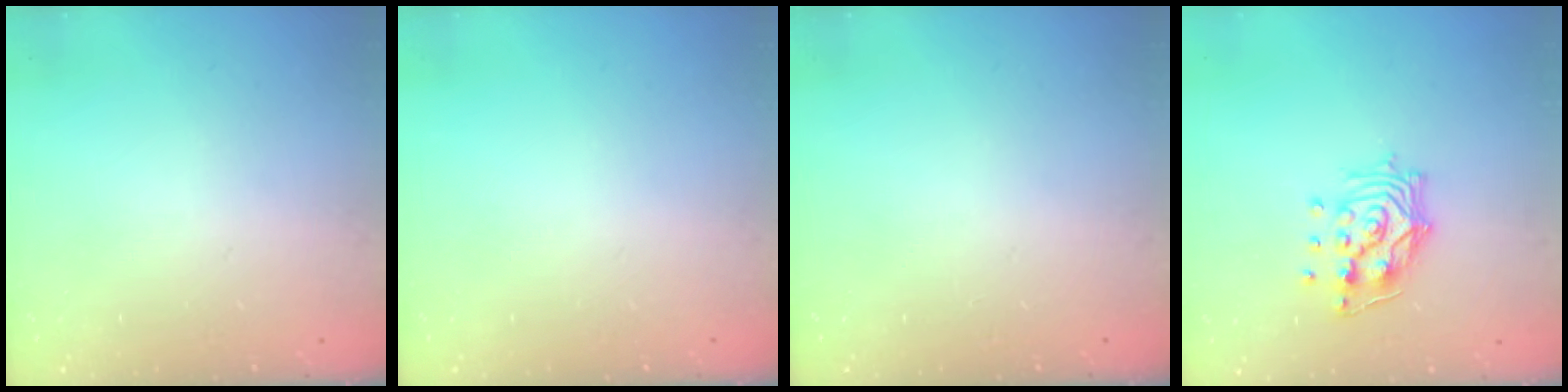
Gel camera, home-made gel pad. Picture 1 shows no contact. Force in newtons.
{"total": 0.0}
{"total": 0.0}
{"total": 11.8, "press": 11.7, "slide": 1.4}